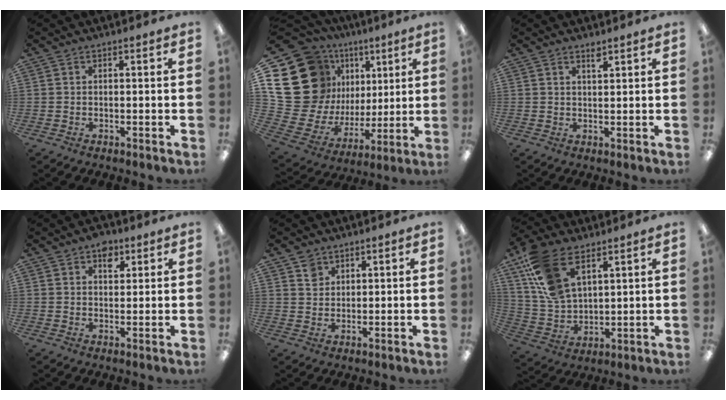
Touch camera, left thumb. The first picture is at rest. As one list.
[{"total": 25.6, "force": [8.9, 20.5, 12.4], "torque": [-0.246, -0.072, 0.212]}, {"total": 1.9, "force": [1.7, 0.3, 0.9], "torque": [-0.021, -0.001, 0.031]}, {"total": 4.6, "force": [2.5, 2.9, 2.5], "torque": [-0.021, -0.007, 0.039]}, {"total": 3.0, "force": [2.1, 2.1, 0.5], "torque": [-0.007, -0.003, 0.041]}, {"total": 15.2, "force": [8.5, 8.2, 9.6], "torque": [-0.220, -0.018, 0.161]}]